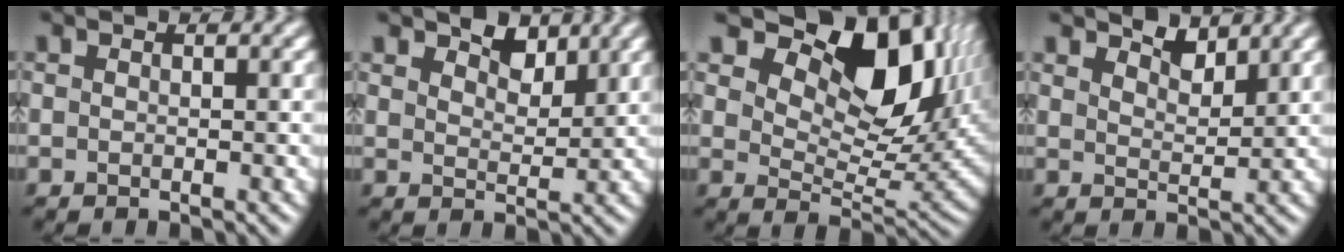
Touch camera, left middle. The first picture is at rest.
{"total": 3.3, "force": [2.7, 1.3, 1.3], "torque": [-0.017, 0.008, 0.031]}
{"total": 11.3, "force": [6.3, 5.6, 7.6], "torque": [-0.110, 0.004, 0.109]}
{"total": 2.4, "force": [2.3, 0.4, 0.5], "torque": [-0.006, 0.002, 0.040]}